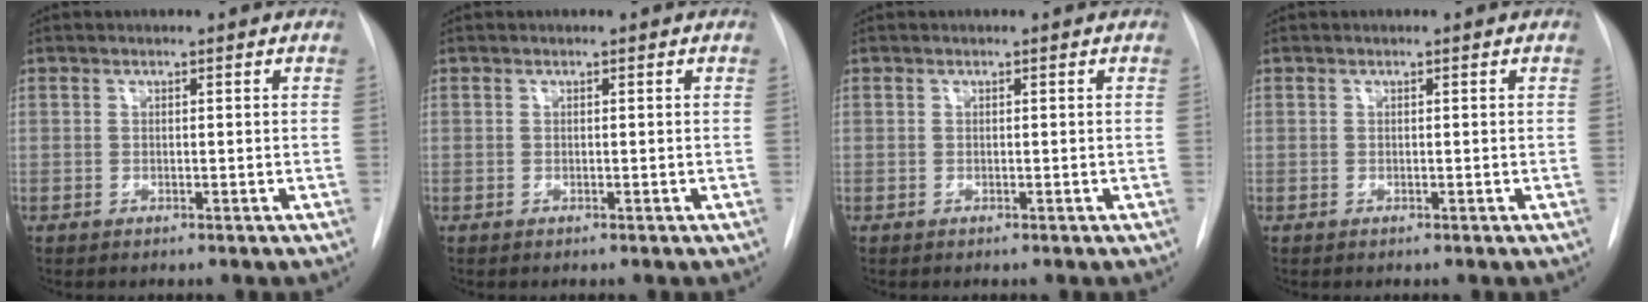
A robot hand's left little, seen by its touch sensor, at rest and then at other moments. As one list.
[{"total": 0.0}, {"total": 0.0}, {"total": 0.0}]